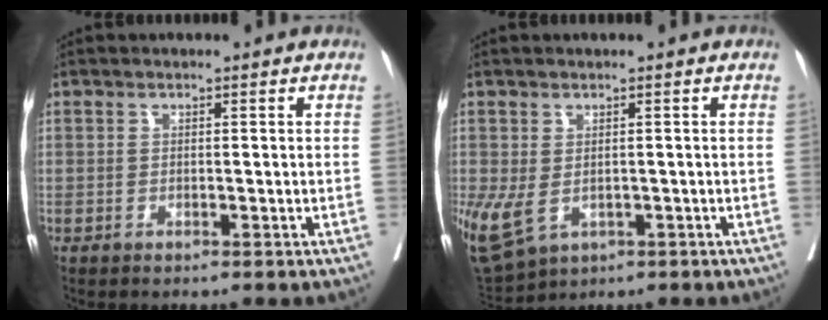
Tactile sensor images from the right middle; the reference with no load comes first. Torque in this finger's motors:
{"motor_torque": [1.13, -0.87, 1.05, 0.21]}